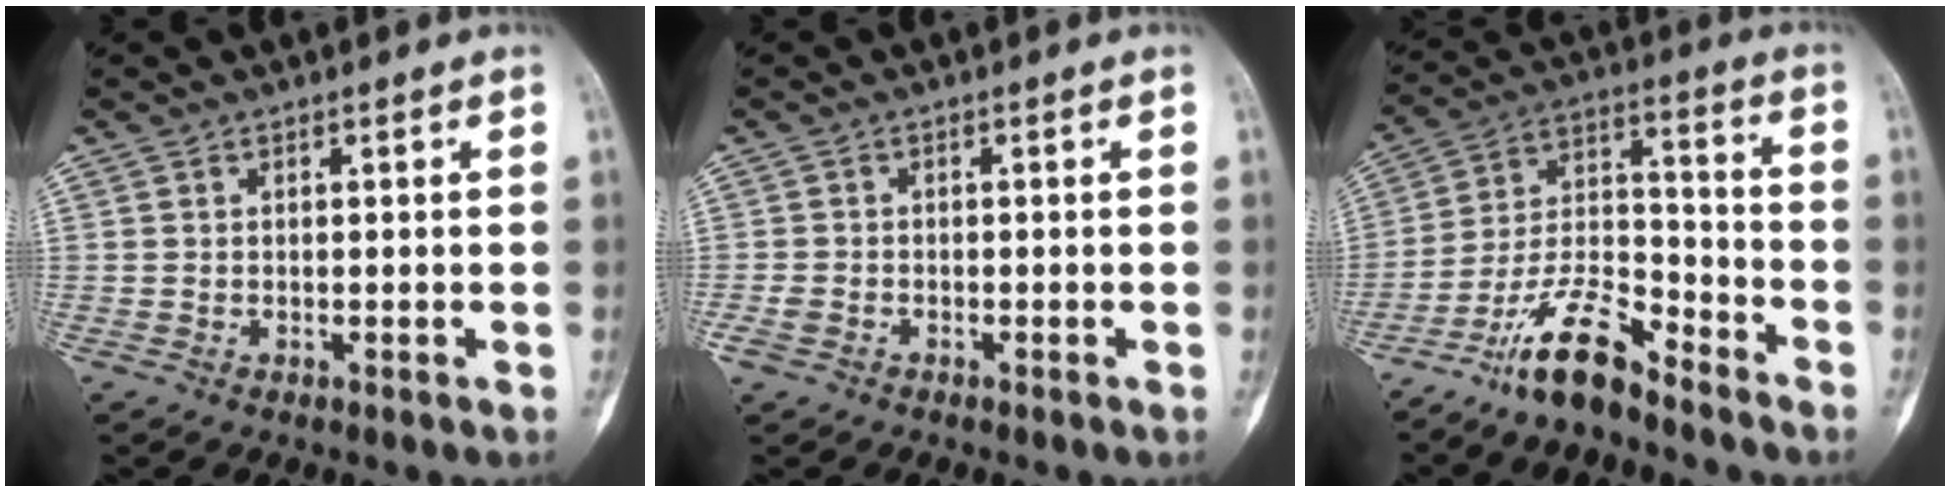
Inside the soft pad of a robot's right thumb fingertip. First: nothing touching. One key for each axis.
{"total": 2.1, "fx": -1.1, "fy": 1.5, "fz": 1.1, "tx": -0.029, "ty": 0.002, "tz": -0.020}
{"total": 12.4, "fx": -9.7, "fy": 3.5, "fz": 7.0, "tx": -0.129, "ty": 0.078, "tz": -0.188}